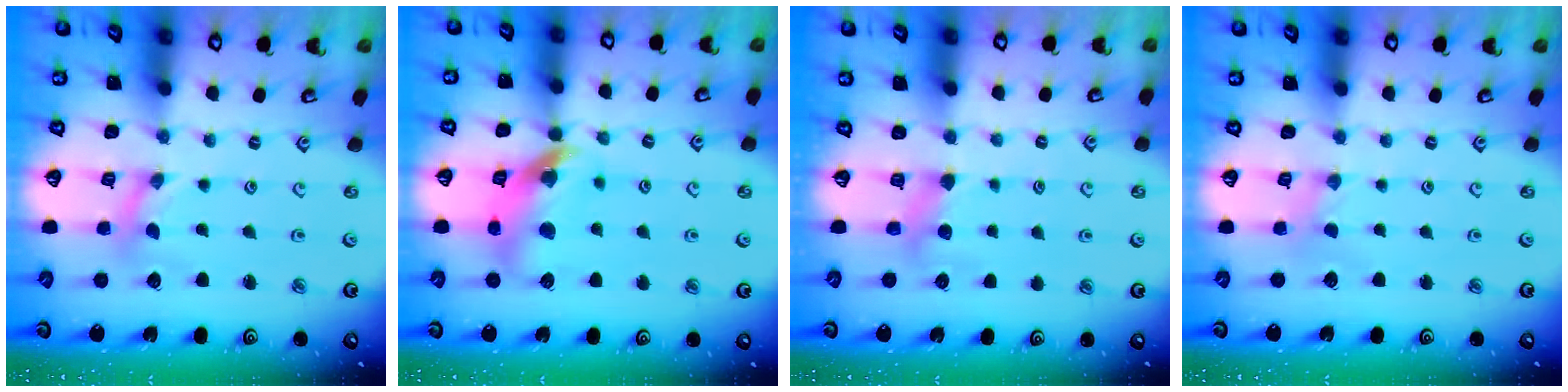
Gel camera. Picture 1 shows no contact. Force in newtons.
{"total": 13.4, "press": 13.3, "slide": 1.7}
{"total": 3.6, "press": 3.6, "slide": 0.5}
{"total": 0.0}